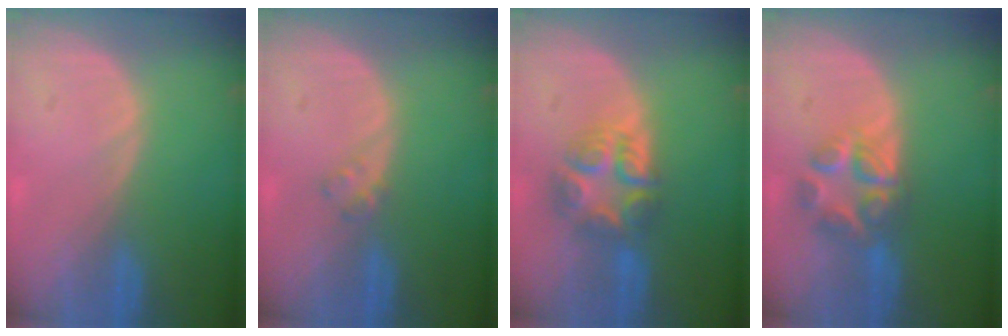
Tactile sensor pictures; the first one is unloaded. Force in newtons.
{"total": 1.6, "press": 1.6, "slide": 0.2}
{"total": 7.6, "press": 6.7, "slide": 3.6}
{"total": 7.0, "press": 5.9, "slide": 3.8}